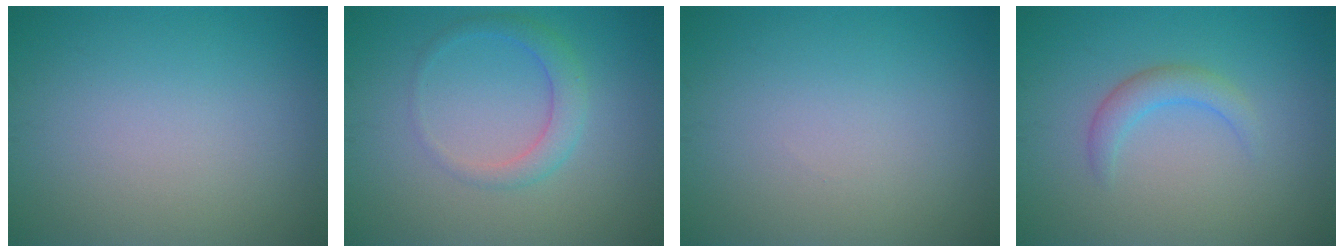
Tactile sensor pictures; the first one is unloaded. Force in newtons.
{"total": 2.4, "press": 2.4, "slide": 0.1}
{"total": 0.0}
{"total": 2.1, "press": 2.1, "slide": 0.2}